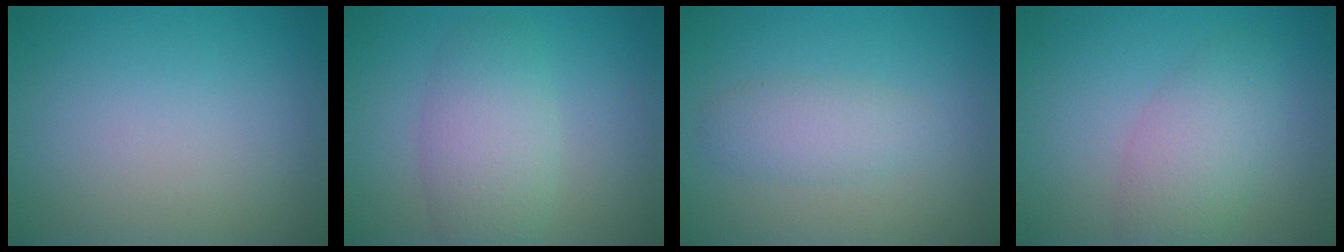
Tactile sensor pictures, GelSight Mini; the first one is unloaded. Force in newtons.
{"total": 4.4, "press": 4.4, "slide": 0.2}
{"total": 2.4, "press": 2.4, "slide": 0.1}
{"total": 3.8, "press": 3.8, "slide": 0.0}